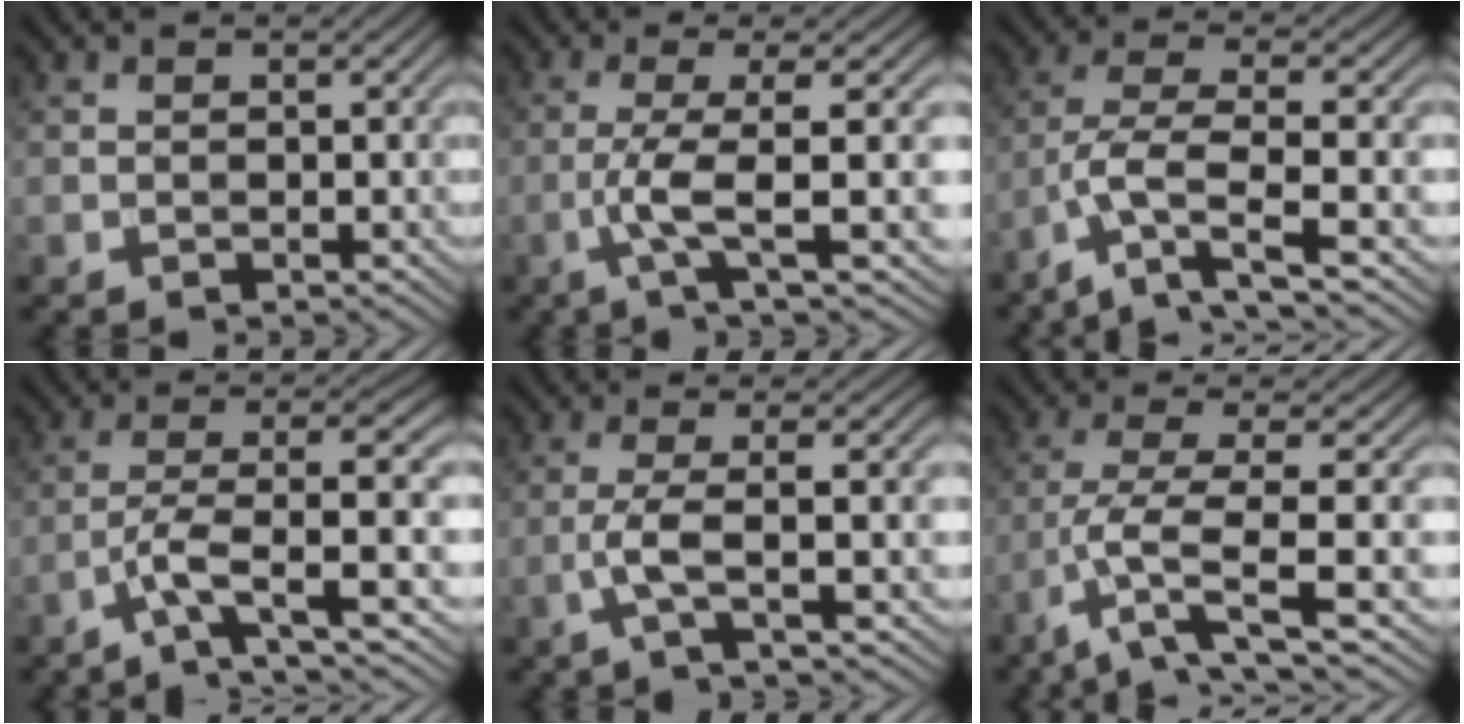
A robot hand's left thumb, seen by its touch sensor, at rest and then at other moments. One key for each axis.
{"total": 7.1, "fx": -1.3, "fy": 0.9, "fz": 6.9, "tx": -0.122, "ty": 0.010, "tz": -0.033}
{"total": 8.0, "fx": -4.1, "fy": 2.0, "fz": 6.6, "tx": -0.134, "ty": -0.001, "tz": -0.088}
{"total": 6.9, "fx": -2.6, "fy": 1.1, "fz": 6.3, "tx": -0.111, "ty": 0.011, "tz": -0.062}
{"total": 5.1, "fx": -1.2, "fy": 0.7, "fz": 5.0, "tx": -0.087, "ty": 0.012, "tz": -0.040}
{"total": 6.6, "fx": -2.5, "fy": 1.2, "fz": 6.0, "tx": -0.121, "ty": 0.002, "tz": -0.061}